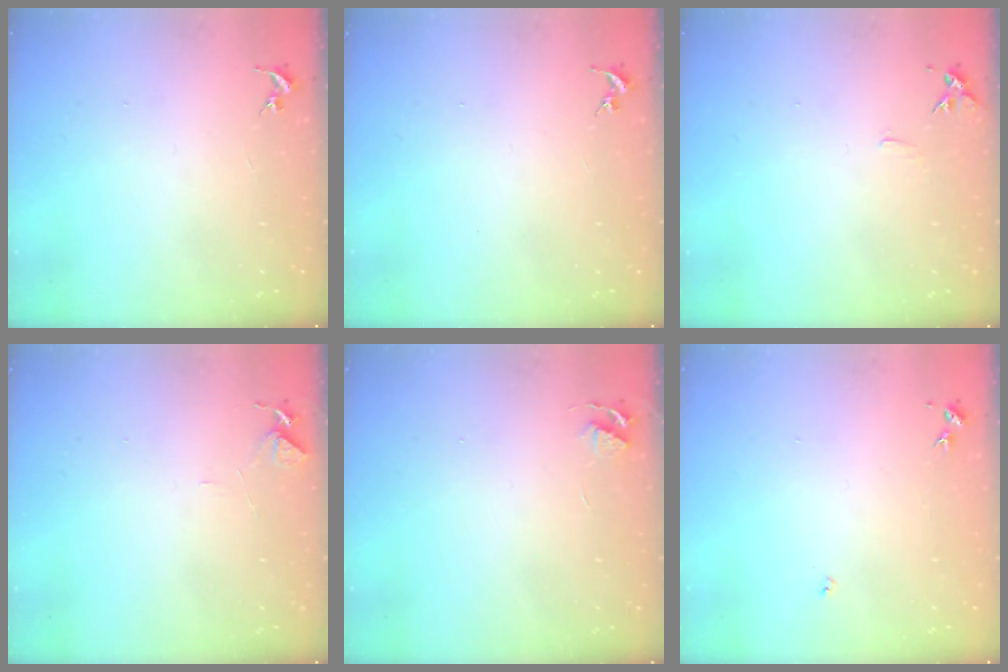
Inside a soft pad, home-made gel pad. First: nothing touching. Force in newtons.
{"total": 0.0}
{"total": 5.5, "press": 5.4, "slide": 0.6}
{"total": 6.0, "press": 5.9, "slide": 0.6}
{"total": 3.5, "press": 3.4, "slide": 0.5}
{"total": 3.0, "press": 3.0, "slide": 0.4}